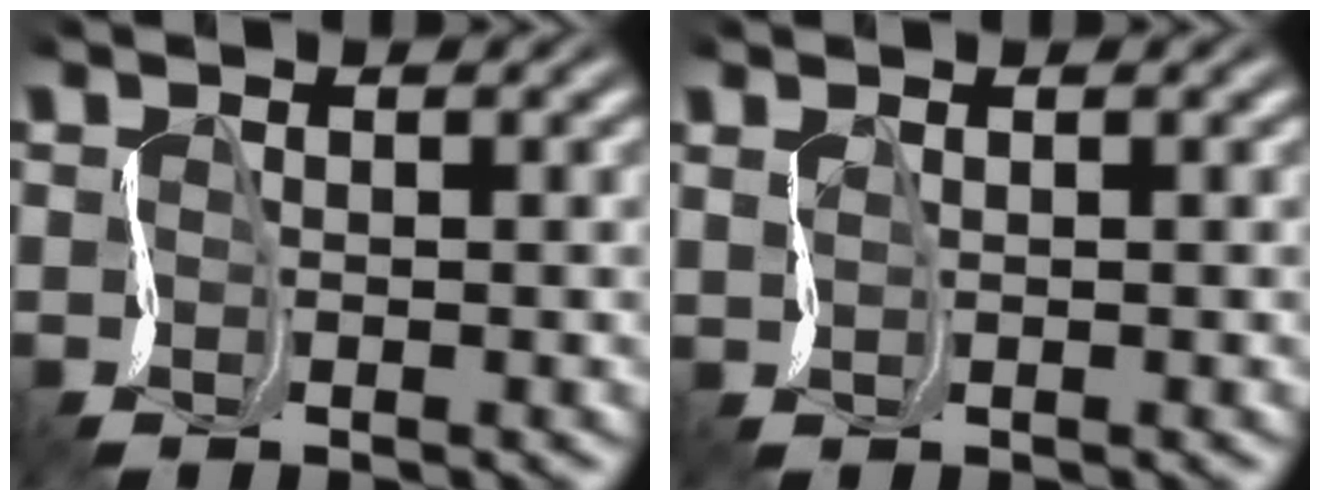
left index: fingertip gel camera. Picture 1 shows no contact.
{"total": 1.0, "force": [1.0, 0.1, -0.2], "torque": [-0.005, 0.017, 0.004]}